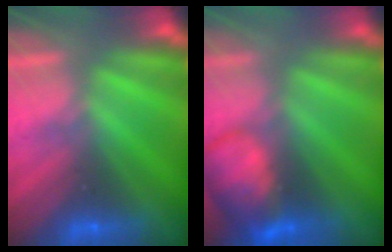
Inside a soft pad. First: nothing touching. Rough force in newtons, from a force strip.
{"total": 5.6}